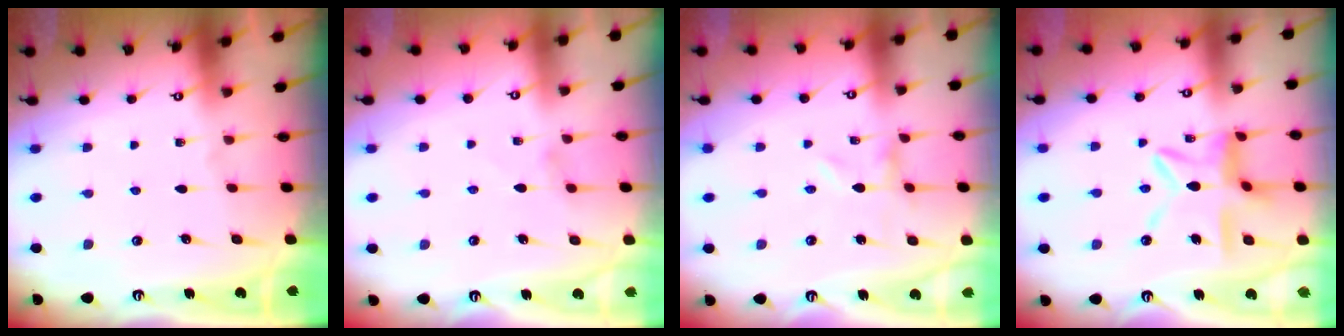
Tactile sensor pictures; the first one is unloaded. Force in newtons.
{"total": 1.4, "press": 1.3, "slide": 0.3}
{"total": 0.0}
{"total": 13.2, "press": 13.1, "slide": 1.3}